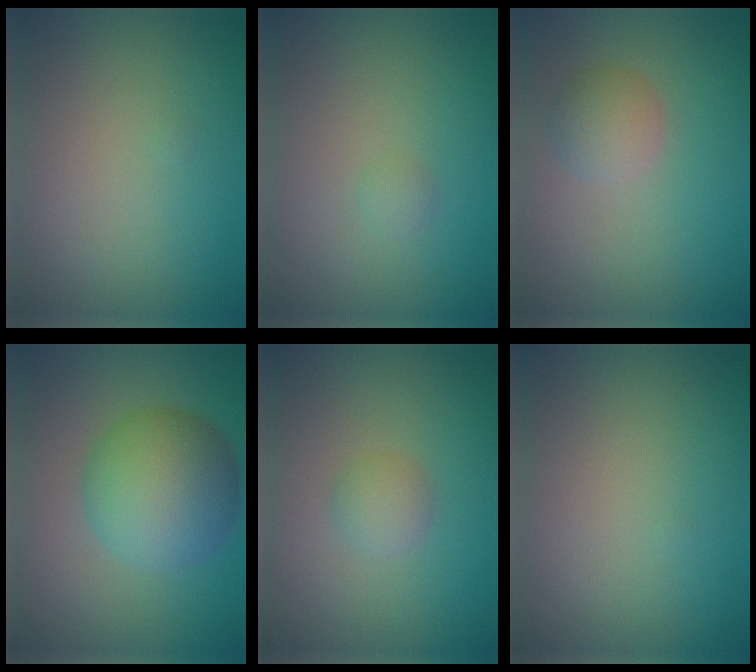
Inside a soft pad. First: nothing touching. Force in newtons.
{"total": 0.7, "press": 0.7, "slide": 0.0}
{"total": 2.4, "press": 2.4, "slide": 0.1}
{"total": 8.0, "press": 8.0, "slide": 0.1}
{"total": 1.6, "press": 1.6, "slide": 0.0}
{"total": 0.0}